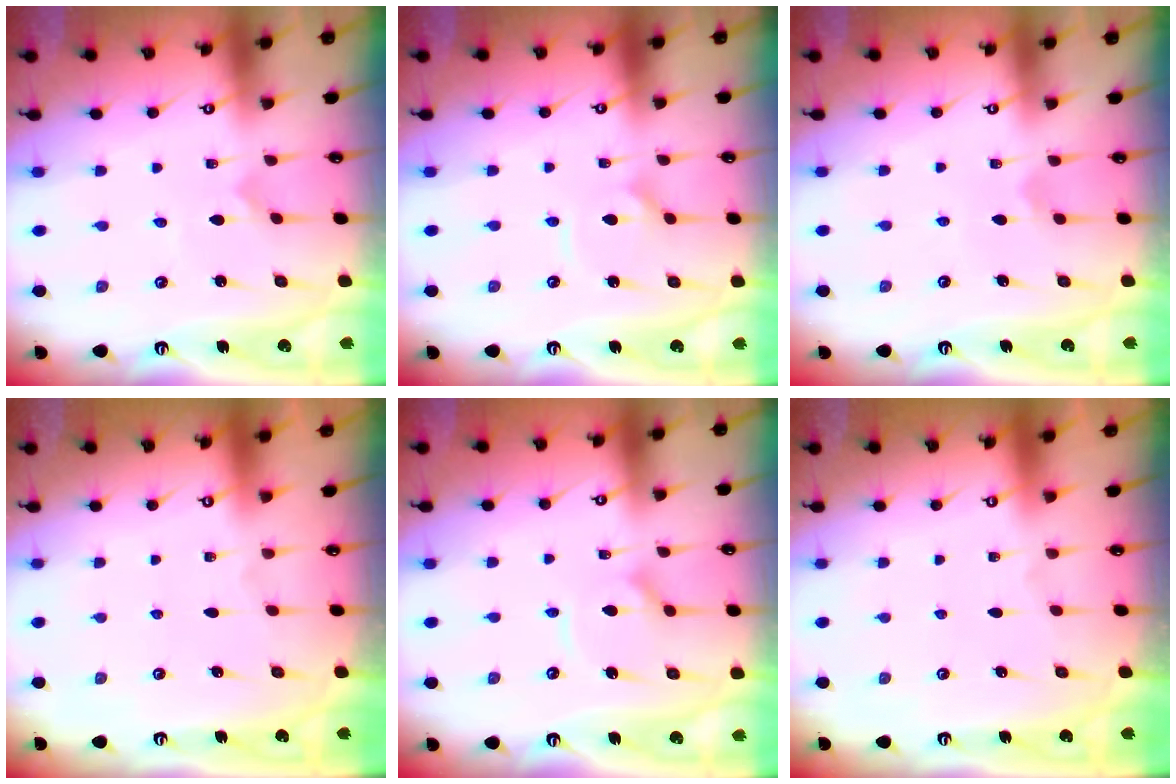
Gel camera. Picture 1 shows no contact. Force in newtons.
{"total": 2.1, "press": 2.1, "slide": 0.6}
{"total": 2.8, "press": 2.8, "slide": 0.6}
{"total": 0.0}
{"total": 5.7, "press": 5.7, "slide": 0.6}
{"total": 0.0}